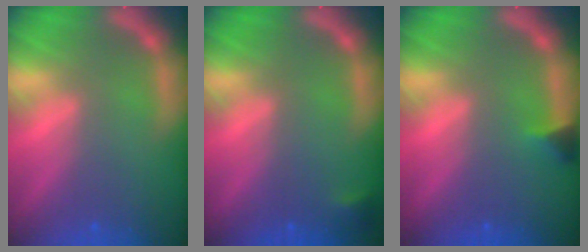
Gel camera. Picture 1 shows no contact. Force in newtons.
{"total": 0.9}
{"total": 1.4}